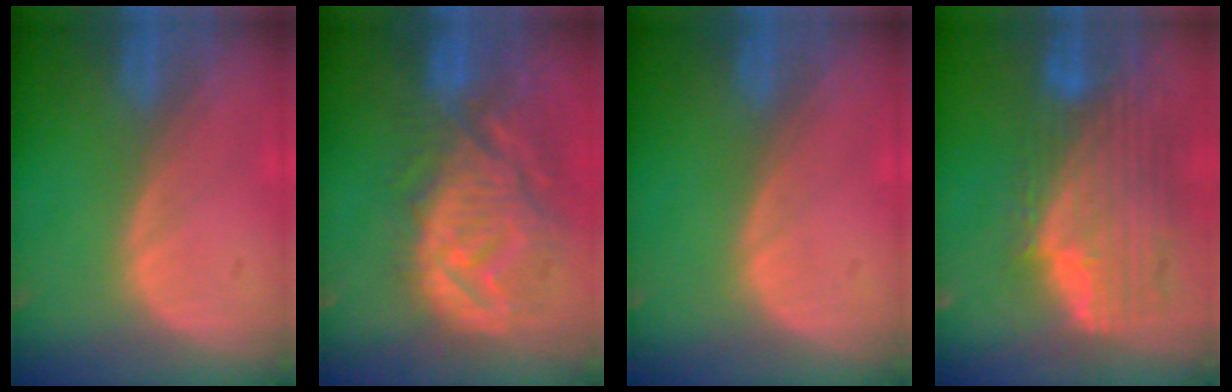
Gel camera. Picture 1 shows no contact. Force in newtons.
{"total": 12.3, "press": 11.0, "slide": 5.3}
{"total": 0.0}
{"total": 11.8, "press": 10.1, "slide": 6.1}